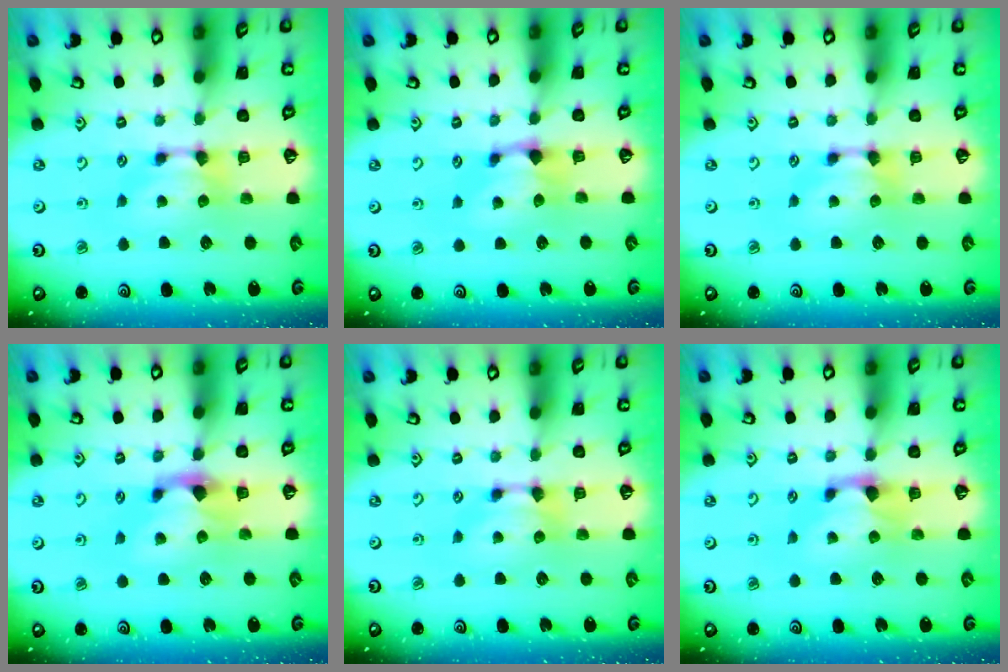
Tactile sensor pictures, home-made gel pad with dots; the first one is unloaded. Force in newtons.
{"total": 0.8, "press": 0.0, "slide": 0.8}
{"total": 0.0}
{"total": 1.8, "press": 1.2, "slide": 1.4}
{"total": 0.0}
{"total": 1.2, "press": 0.4, "slide": 1.2}